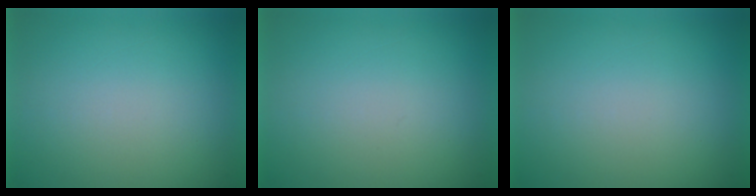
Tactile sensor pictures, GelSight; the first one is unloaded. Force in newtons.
{"total": 0.0}
{"total": 0.0}